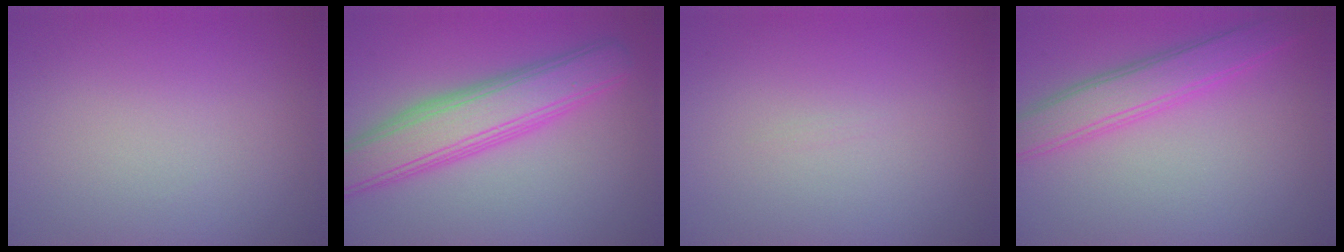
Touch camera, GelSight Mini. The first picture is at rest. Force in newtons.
{"total": 6.5, "press": 6.5, "slide": 0.2}
{"total": 0.0}
{"total": 4.0, "press": 4.0, "slide": 0.1}